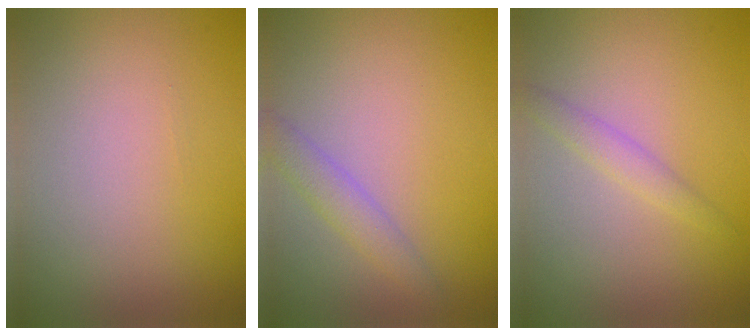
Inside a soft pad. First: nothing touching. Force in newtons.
{"total": 2.1, "press": 2.1, "slide": 0.1}
{"total": 1.5, "press": 1.5, "slide": 0.0}